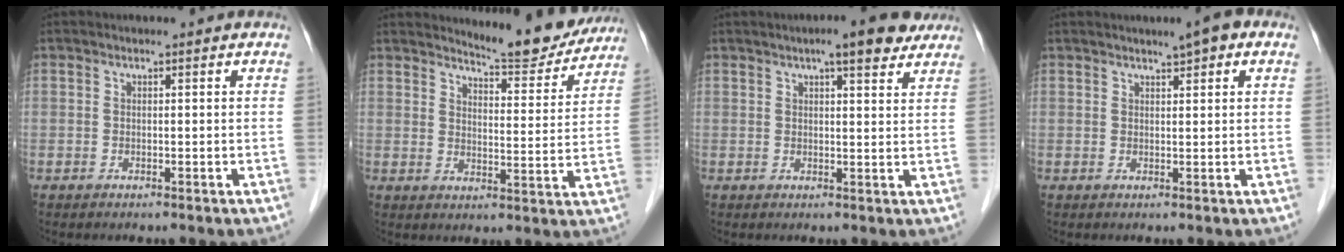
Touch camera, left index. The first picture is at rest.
{"total": 10.8, "force": [10.4, 1.4, 2.5], "torque": [-0.032, -0.019, 0.134]}
{"total": 6.6, "force": [4.8, 1.3, 4.3], "torque": [-0.059, 0.015, 0.060]}
{"total": 2.9, "force": [1.8, 0.5, 2.2], "torque": [-0.035, 0.009, 0.024]}